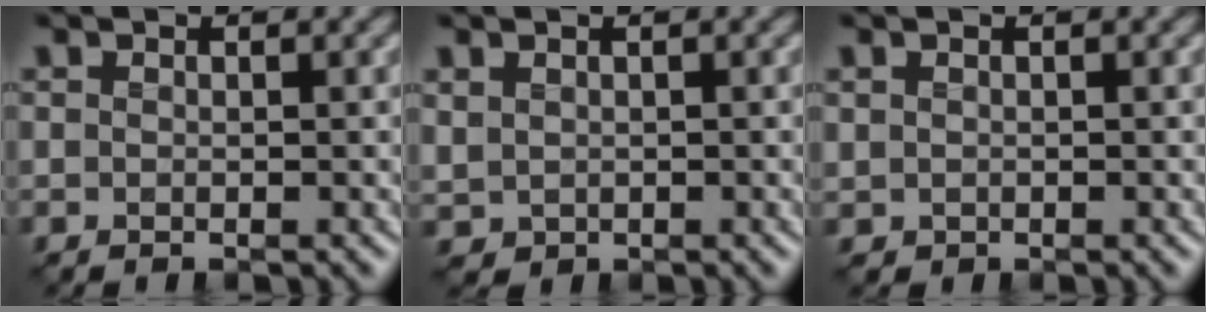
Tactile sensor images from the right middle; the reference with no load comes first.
{"total": 0.9, "force": [0.3, 0.8, 0.3], "torque": [-0.013, -0.003, 0.009]}
{"total": 0.5, "force": [0.0, 0.5, 0.1], "torque": [-0.003, -0.003, 0.000]}